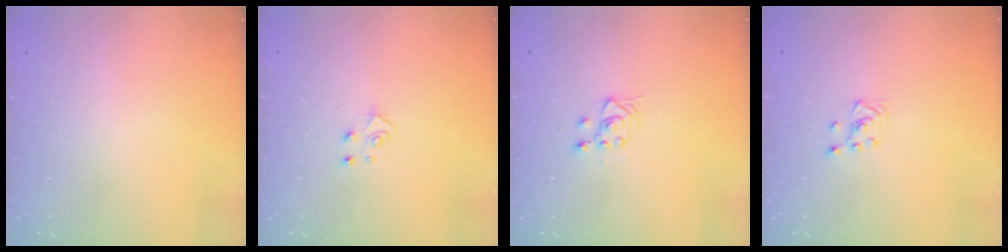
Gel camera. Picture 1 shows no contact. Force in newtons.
{"total": 4.9, "press": 4.8, "slide": 0.5}
{"total": 3.3, "press": 3.0, "slide": 1.4}
{"total": 3.0, "press": 2.9, "slide": 0.9}